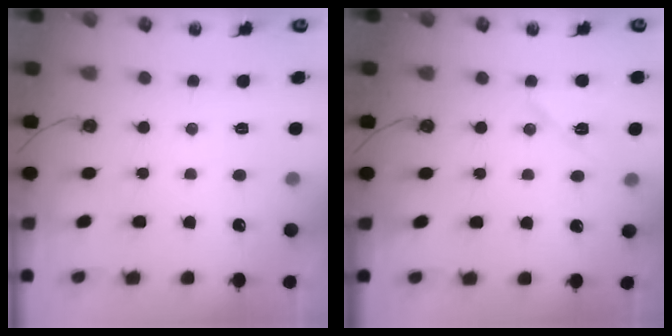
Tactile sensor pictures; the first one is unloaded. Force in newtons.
{"total": 10.7, "press": 5.1, "slide": 9.5}